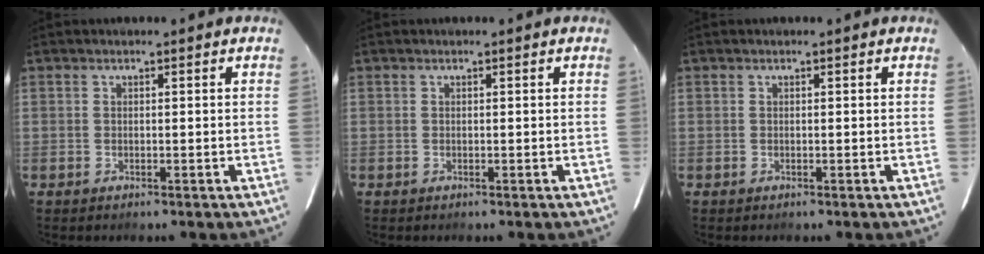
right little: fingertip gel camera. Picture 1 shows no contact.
{"total": 0.0}
{"total": 0.0}